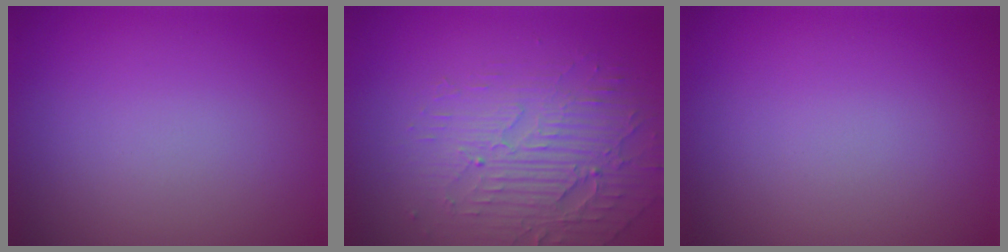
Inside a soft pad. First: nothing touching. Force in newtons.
{"total": 3.9, "press": 3.4, "slide": 1.8}
{"total": 0.0}